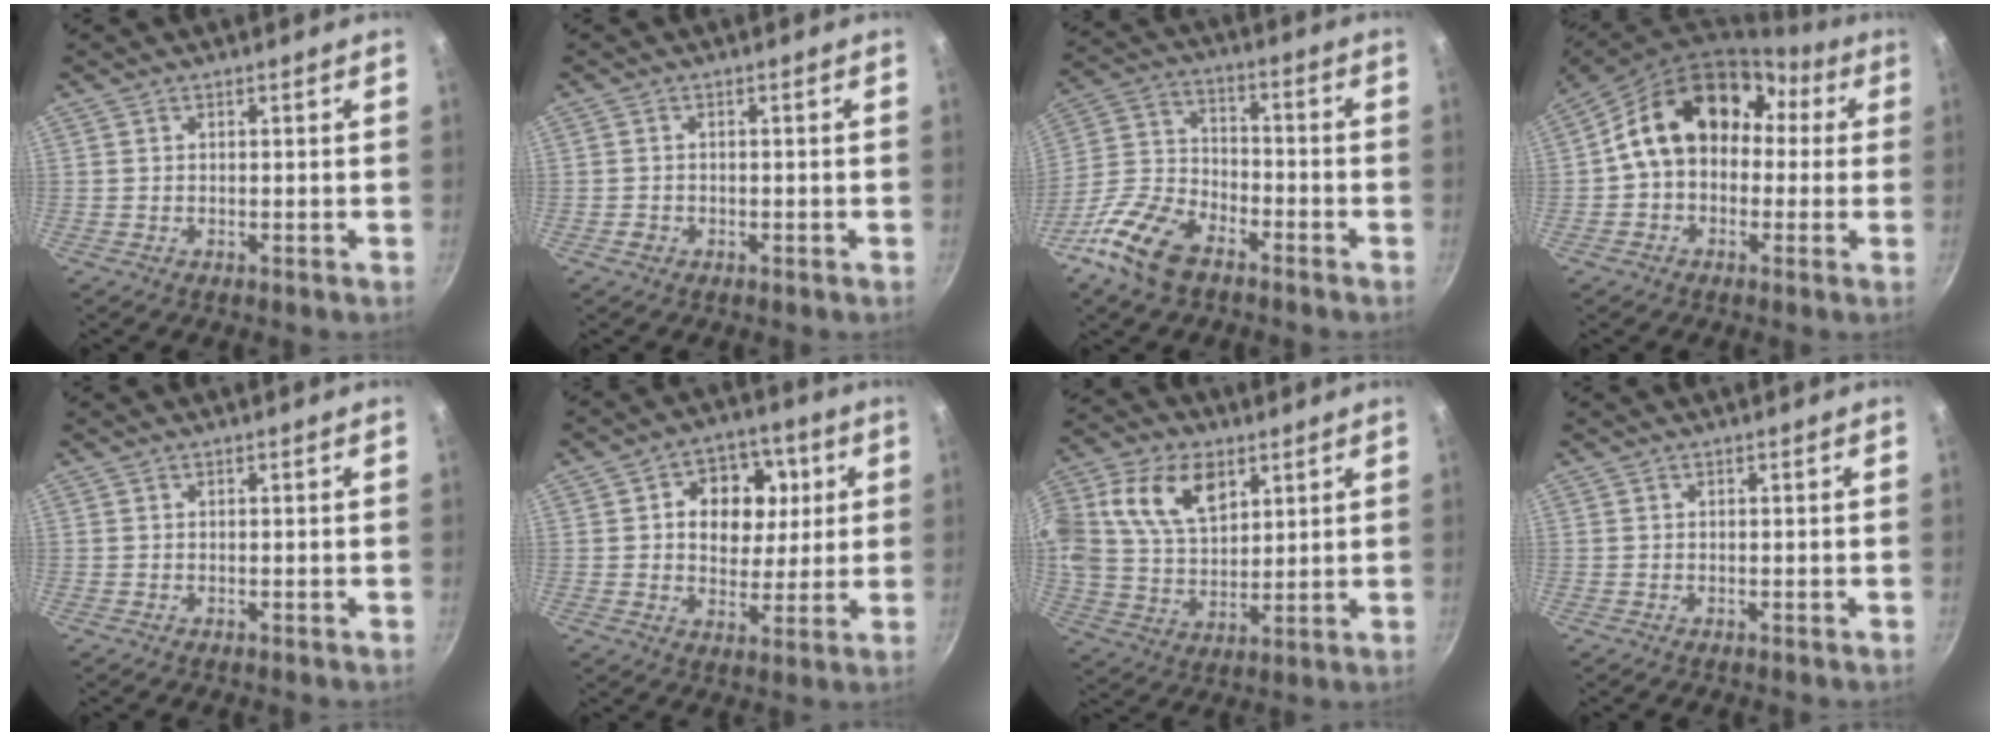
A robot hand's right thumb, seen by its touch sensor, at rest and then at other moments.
{"total": 1.4, "force": [-0.6, 1.1, 0.4], "torque": [-0.006, 0.007, -0.007]}
{"total": 13.9, "force": [-8.8, 7.2, 8.0], "torque": [-0.153, 0.055, -0.188]}
{"total": 16.7, "force": [2.0, 12.6, 10.7], "torque": [-0.135, 0.056, 0.021]}
{"total": 0.0}
{"total": 12.8, "force": [2.7, 10.0, 7.4], "torque": [-0.070, -0.003, 0.035]}
{"total": 18.8, "force": [7.7, 12.4, 11.9], "torque": [-0.224, 0.004, 0.141]}
{"total": 0.0}